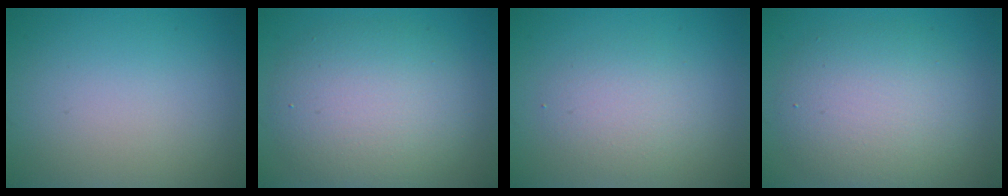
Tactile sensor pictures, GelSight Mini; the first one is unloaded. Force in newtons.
{"total": 6.6, "press": 6.6, "slide": 0.4}
{"total": 2.8, "press": 2.8, "slide": 0.1}
{"total": 5.9, "press": 5.9, "slide": 0.5}